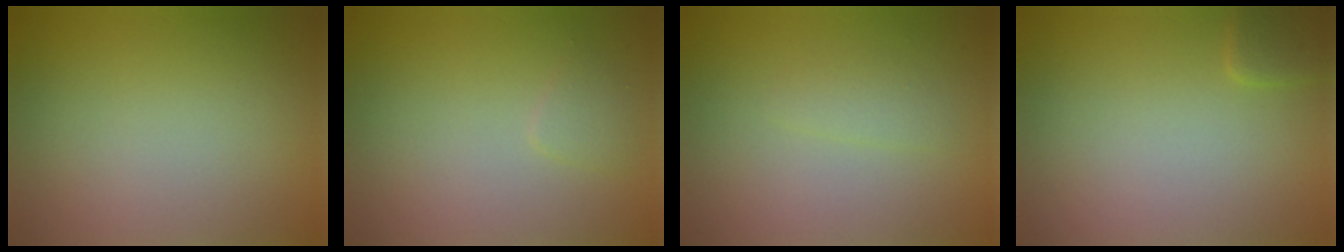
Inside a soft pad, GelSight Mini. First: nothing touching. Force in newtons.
{"total": 0.9, "press": 0.9, "slide": 0.1}
{"total": 1.1, "press": 1.1, "slide": 0.1}
{"total": 1.5, "press": 1.5, "slide": 0.1}